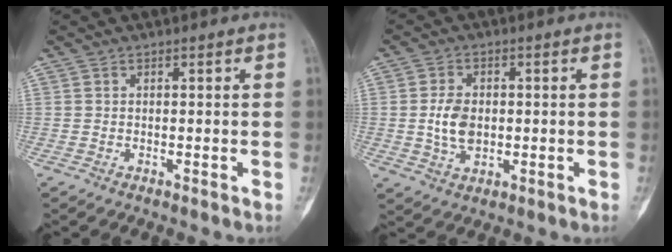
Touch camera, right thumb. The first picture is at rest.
{"total": 6.3, "force": [-0.1, 4.2, 4.6], "torque": [-0.079, -0.001, 0.002]}